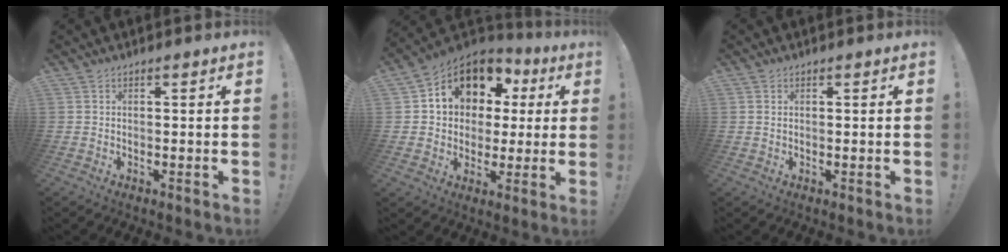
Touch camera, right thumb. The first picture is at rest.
{"total": 11.9, "force": [4.8, 9.7, 5.0], "torque": [-0.075, -0.030, 0.100]}
{"total": 0.6, "force": [0.3, 0.4, 0.3], "torque": [0.002, -0.001, 0.004]}